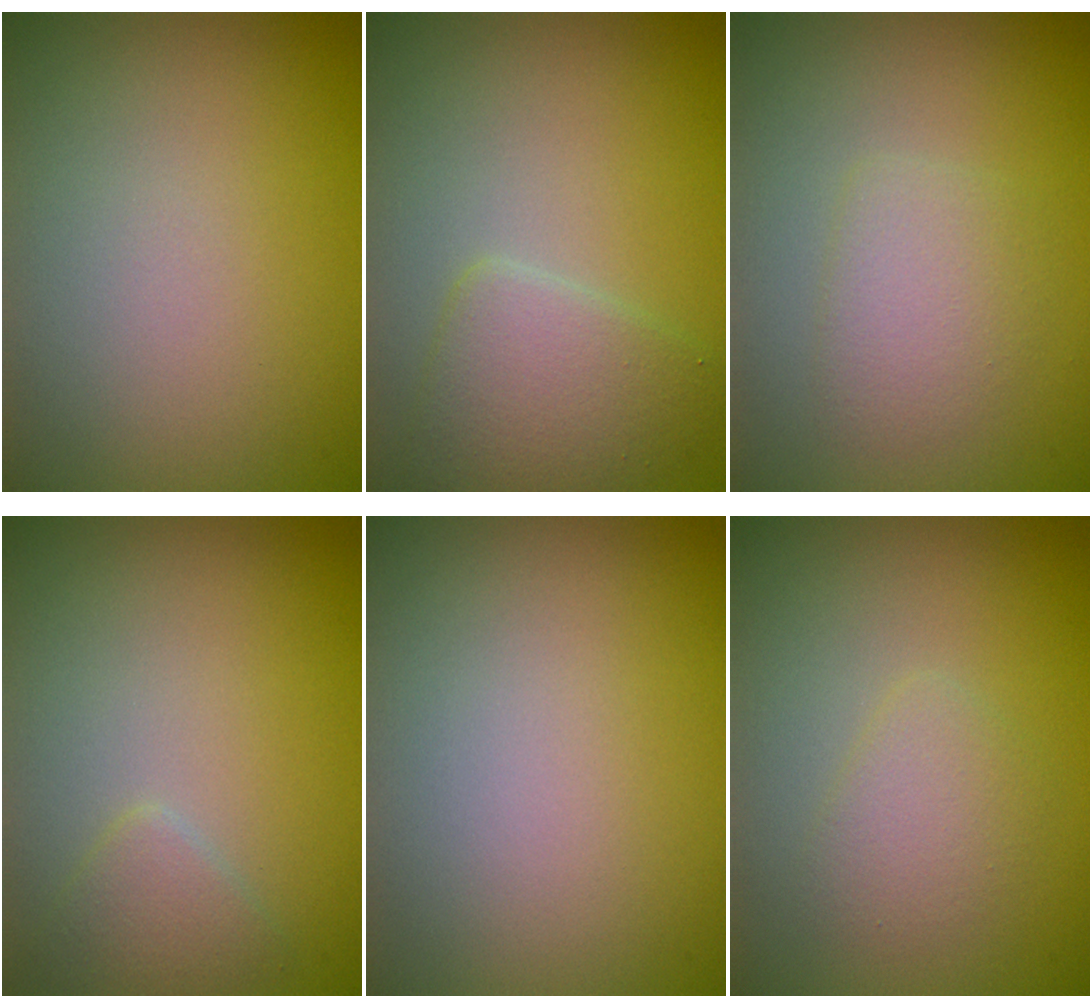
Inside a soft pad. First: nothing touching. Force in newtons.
{"total": 3.4, "press": 3.4, "slide": 0.1}
{"total": 2.1, "press": 2.1, "slide": 0.1}
{"total": 1.6, "press": 1.6, "slide": 0.1}
{"total": 0.0}
{"total": 1.9, "press": 1.9, "slide": 0.1}